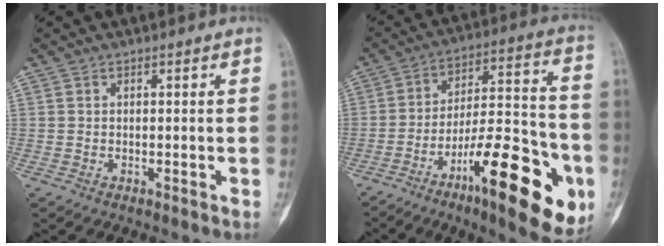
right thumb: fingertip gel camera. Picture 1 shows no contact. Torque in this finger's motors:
{"motor_torque": [0.44, 0.65, 1.74, -1.01, 0.23]}